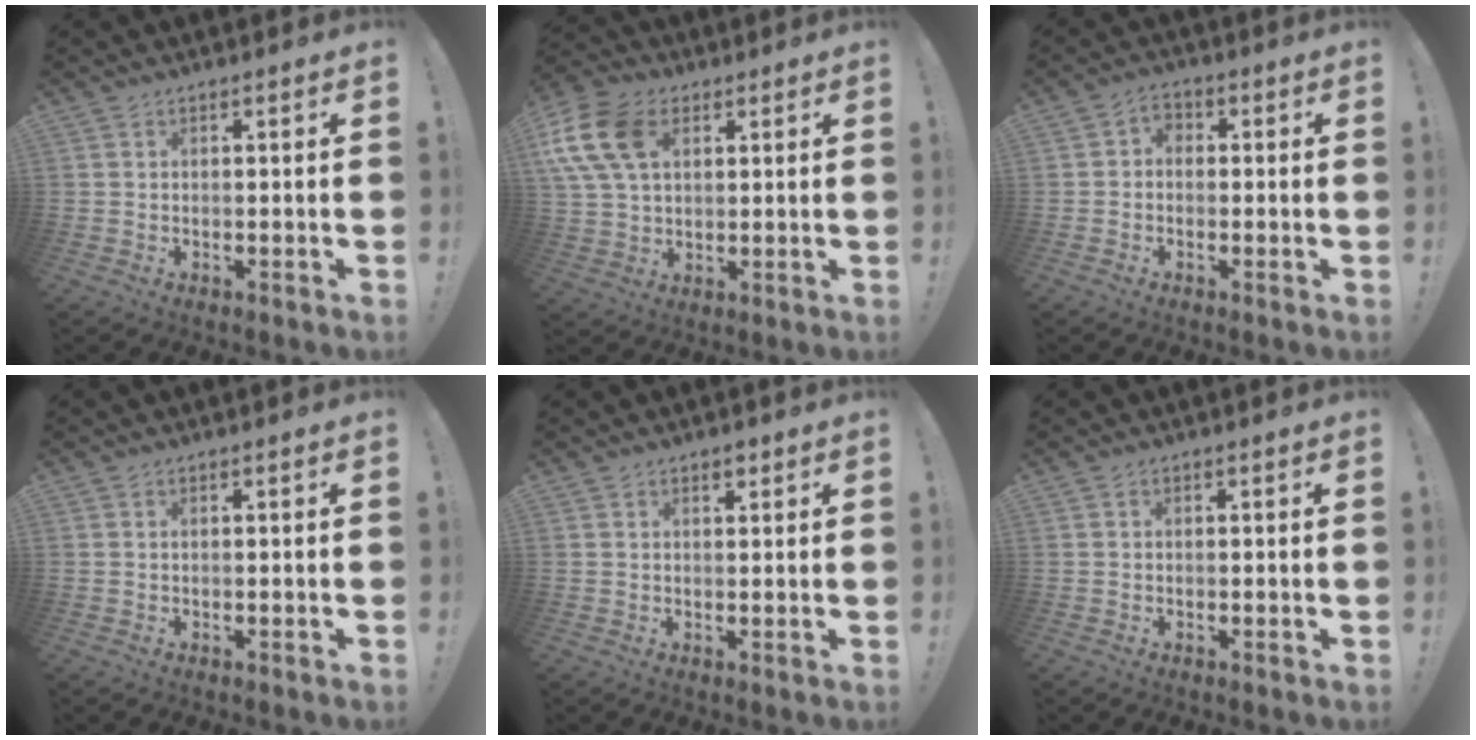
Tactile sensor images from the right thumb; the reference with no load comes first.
{"total": 15.8, "force": [5.3, 10.7, 10.4], "torque": [-0.207, -0.011, 0.104]}
{"total": 2.8, "force": [-0.8, 2.3, 1.5], "torque": [-0.027, 0.010, -0.013]}
{"total": 0.0}
{"total": 1.7, "force": [1.2, 0.9, 0.8], "torque": [0.006, -0.008, 0.016]}
{"total": 0.0}